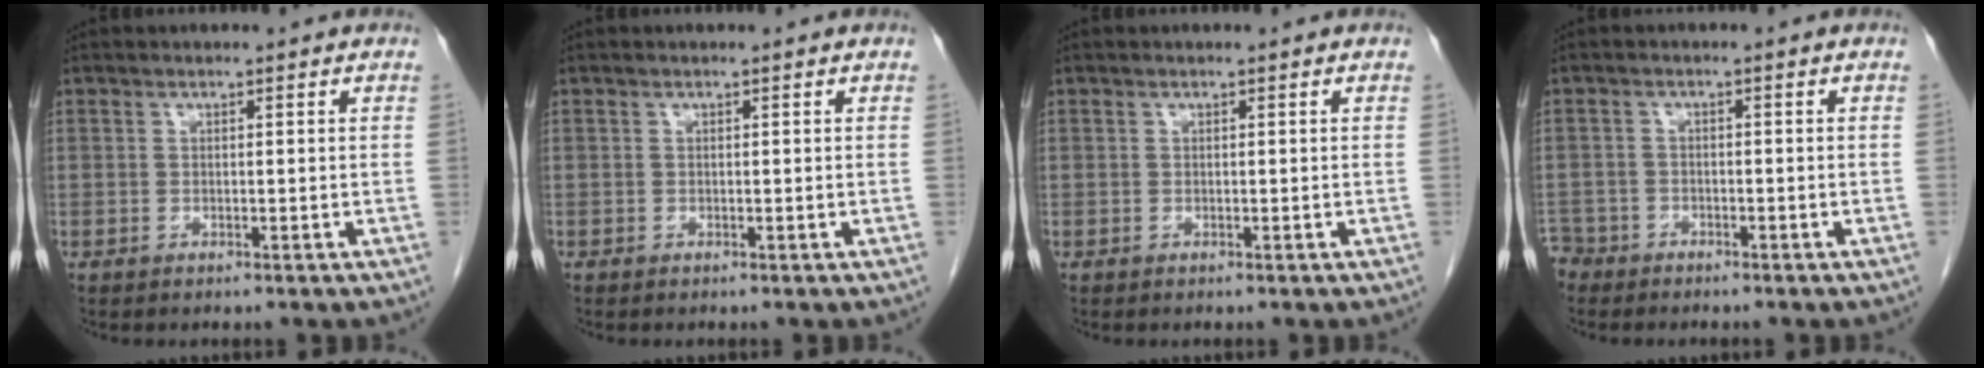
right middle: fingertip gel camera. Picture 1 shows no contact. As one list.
[{"total": 0.0}, {"total": 0.0}, {"total": 3.5, "force": [-3.0, 1.7, -0.4], "torque": [0.002, 0.001, -0.062]}]